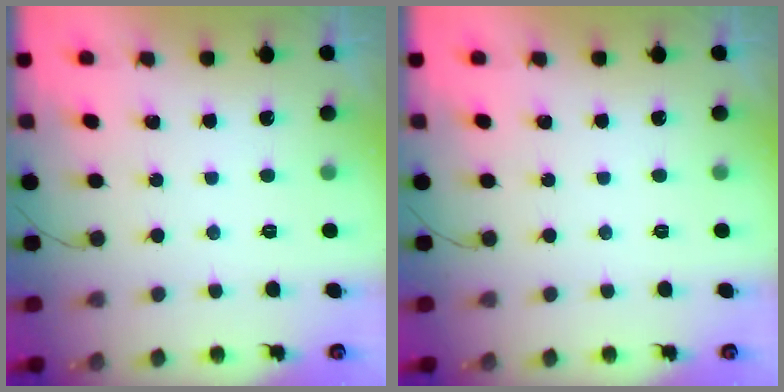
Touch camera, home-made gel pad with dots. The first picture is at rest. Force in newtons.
{"total": 0.0}